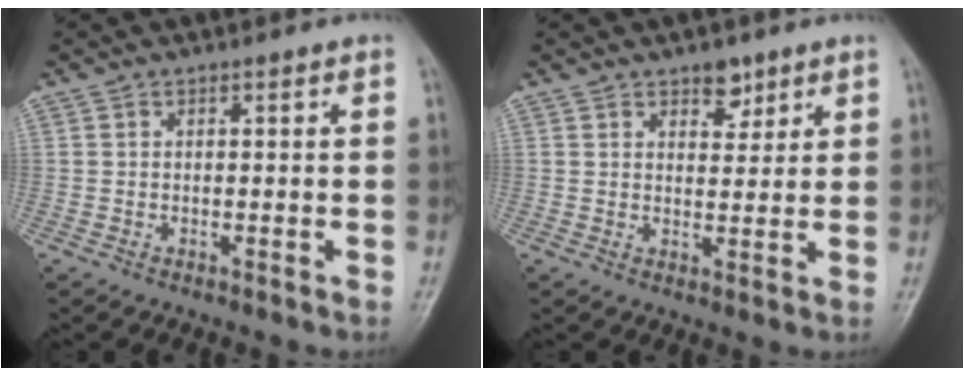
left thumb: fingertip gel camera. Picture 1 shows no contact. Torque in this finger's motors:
{"motor_torque": [2.67, 1.80, 0.34, -0.35, 0.04]}